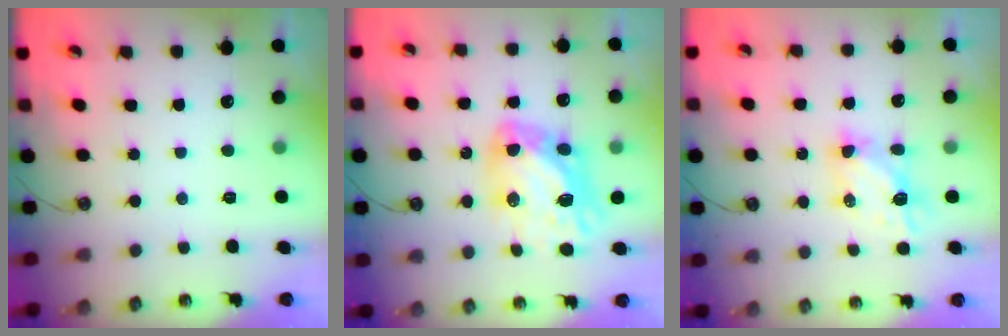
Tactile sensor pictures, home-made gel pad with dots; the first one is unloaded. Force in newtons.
{"total": 14.7, "press": 14.6, "slide": 2.0}
{"total": 6.1, "press": 6.1, "slide": 0.3}